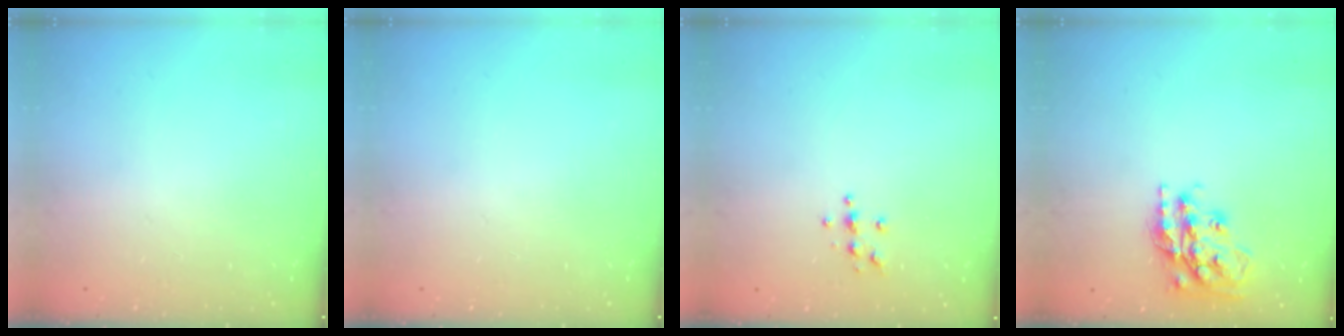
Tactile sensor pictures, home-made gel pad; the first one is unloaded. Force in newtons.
{"total": 0.0}
{"total": 3.6, "press": 3.6, "slide": 0.4}
{"total": 18.7, "press": 18.6, "slide": 1.5}